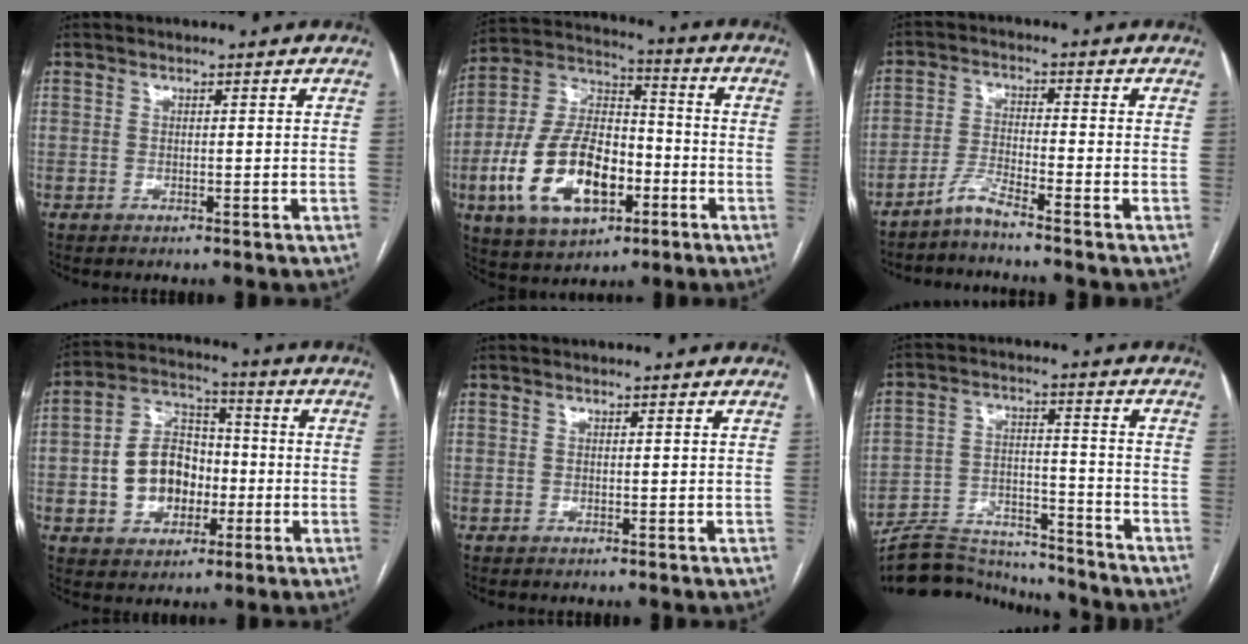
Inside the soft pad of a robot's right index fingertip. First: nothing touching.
{"total": 17.7, "force": [-5.9, 9.3, 13.9], "torque": [-0.290, 0.011, -0.099]}
{"total": 3.9, "force": [-3.5, -0.7, 1.5], "torque": [-0.038, -0.018, -0.076]}
{"total": 10.9, "force": [-1.9, 8.1, 7.0], "torque": [-0.142, 0.030, -0.027]}
{"total": 0.0}
{"total": 16.1, "force": [-15.5, 3.4, 3.1], "torque": [-0.065, 0.023, -0.239]}